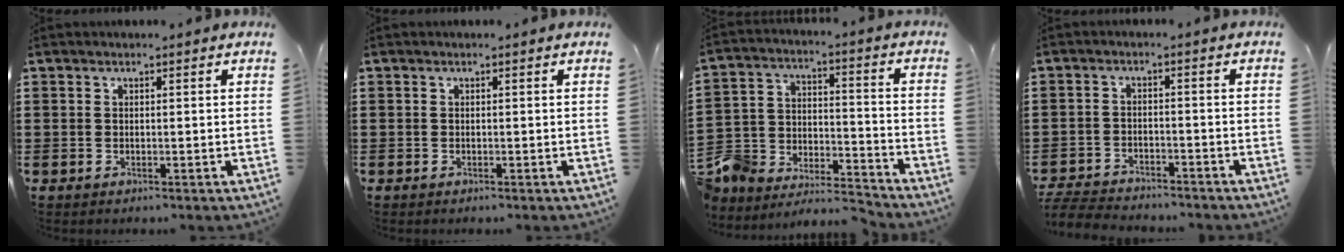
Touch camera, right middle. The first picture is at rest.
{"total": 0.0}
{"total": 6.8, "force": [-6.1, 3.1, 0.7], "torque": [-0.036, 0.009, -0.128]}
{"total": 4.7, "force": [-4.6, 0.6, 0.6], "torque": [-0.023, 0.000, -0.096]}